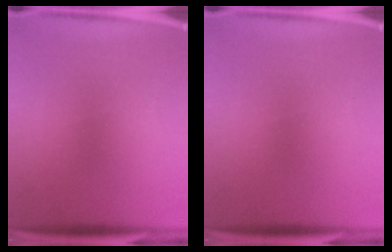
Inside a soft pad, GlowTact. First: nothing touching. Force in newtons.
{"total": 0.0}